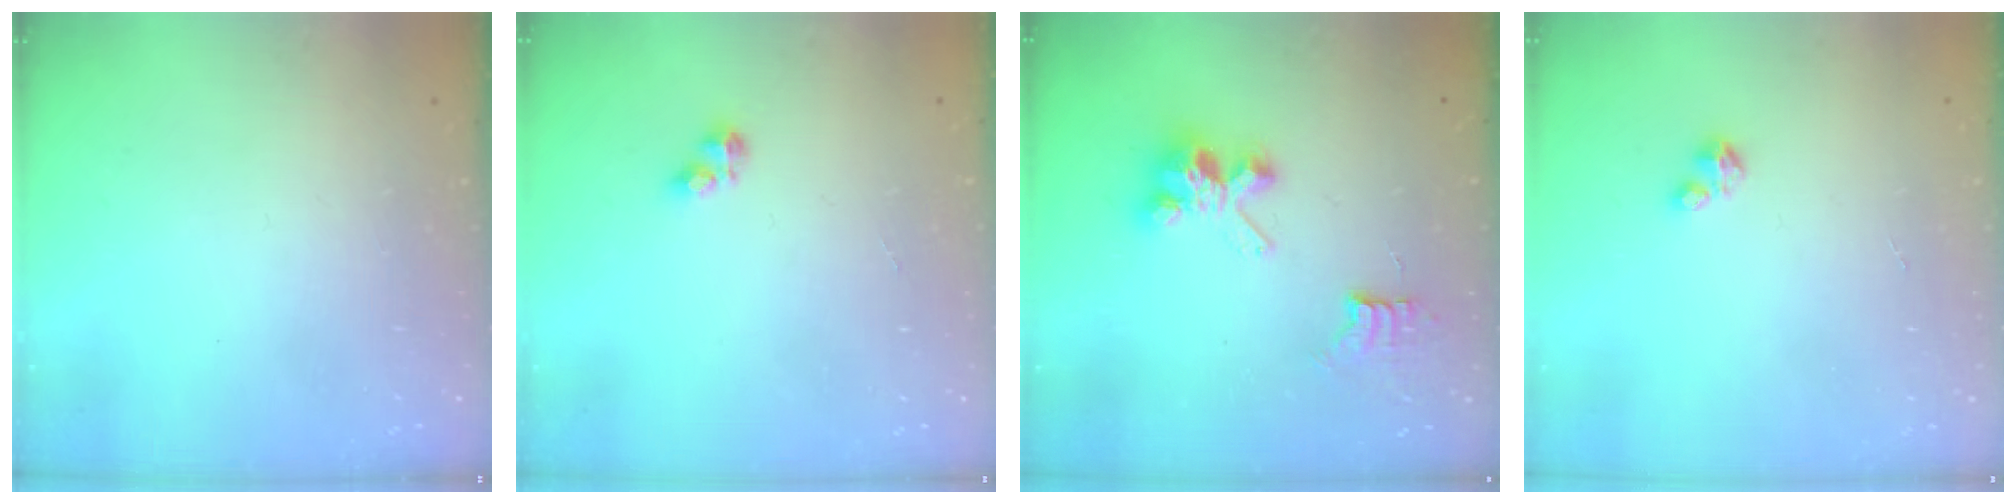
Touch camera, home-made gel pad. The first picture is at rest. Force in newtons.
{"total": 3.0, "press": 2.9, "slide": 0.5}
{"total": 7.9, "press": 7.9, "slide": 0.6}
{"total": 1.7, "press": 1.7, "slide": 0.2}